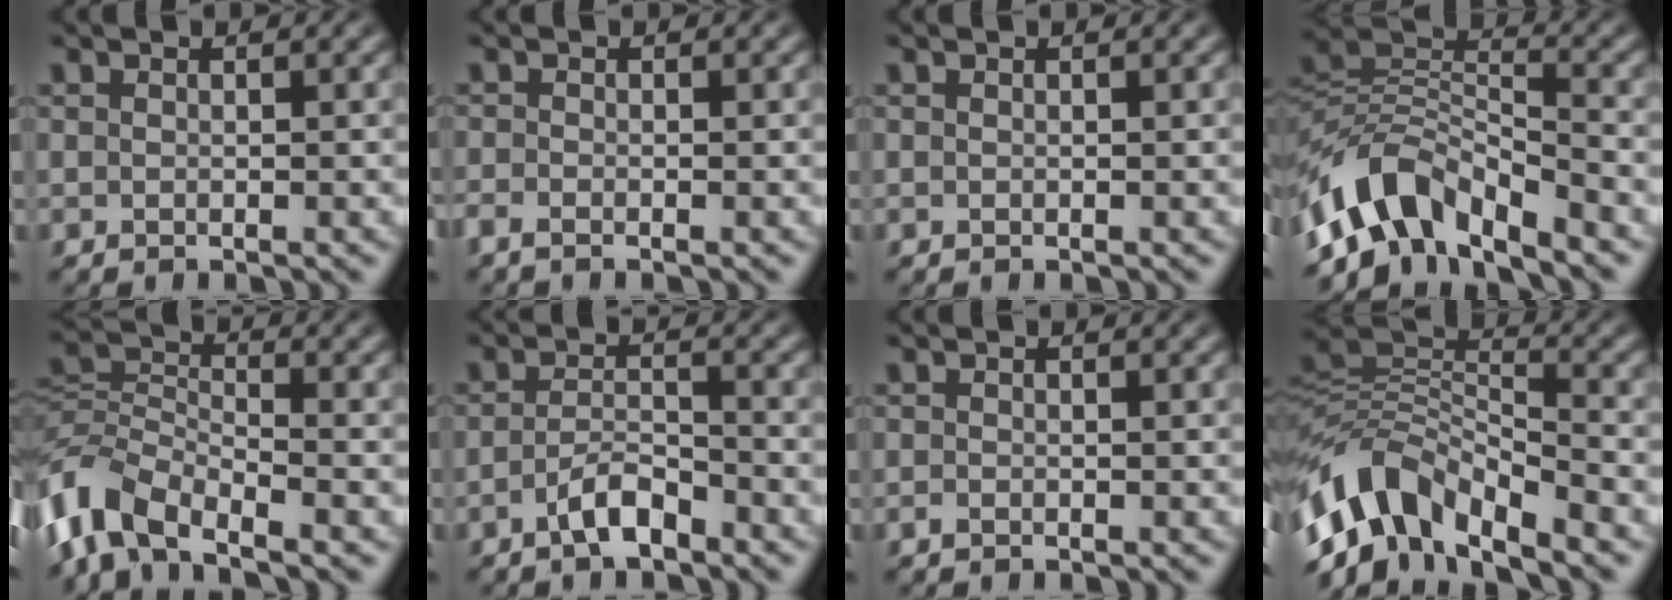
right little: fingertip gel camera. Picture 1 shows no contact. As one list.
[{"total": 1.4, "force": [-1.2, 0.5, 0.5], "torque": [-0.019, -0.010, -0.021]}, {"total": 0.0}, {"total": 9.2, "force": [-4.4, 5.9, 5.5], "torque": [-0.121, -0.040, -0.060]}, {"total": 6.1, "force": [-2.7, 4.2, 3.5], "torque": [-0.104, -0.034, -0.038]}, {"total": 3.1, "force": [-2.6, 0.7, 1.5], "torque": [-0.019, -0.003, -0.044]}, {"total": 0.7, "force": [-0.6, -0.2, 0.1], "torque": [-0.003, -0.009, -0.006]}, {"total": 11.3, "force": [-4.6, 8.1, 6.5], "torque": [-0.149, -0.045, -0.066]}]